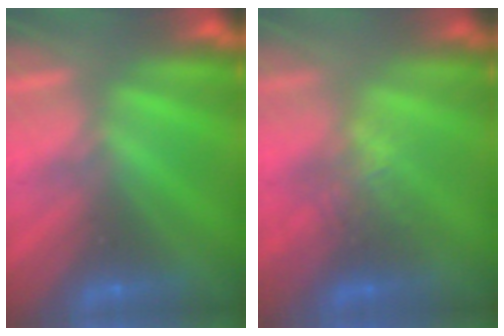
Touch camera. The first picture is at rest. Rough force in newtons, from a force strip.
{"total": 2.7}